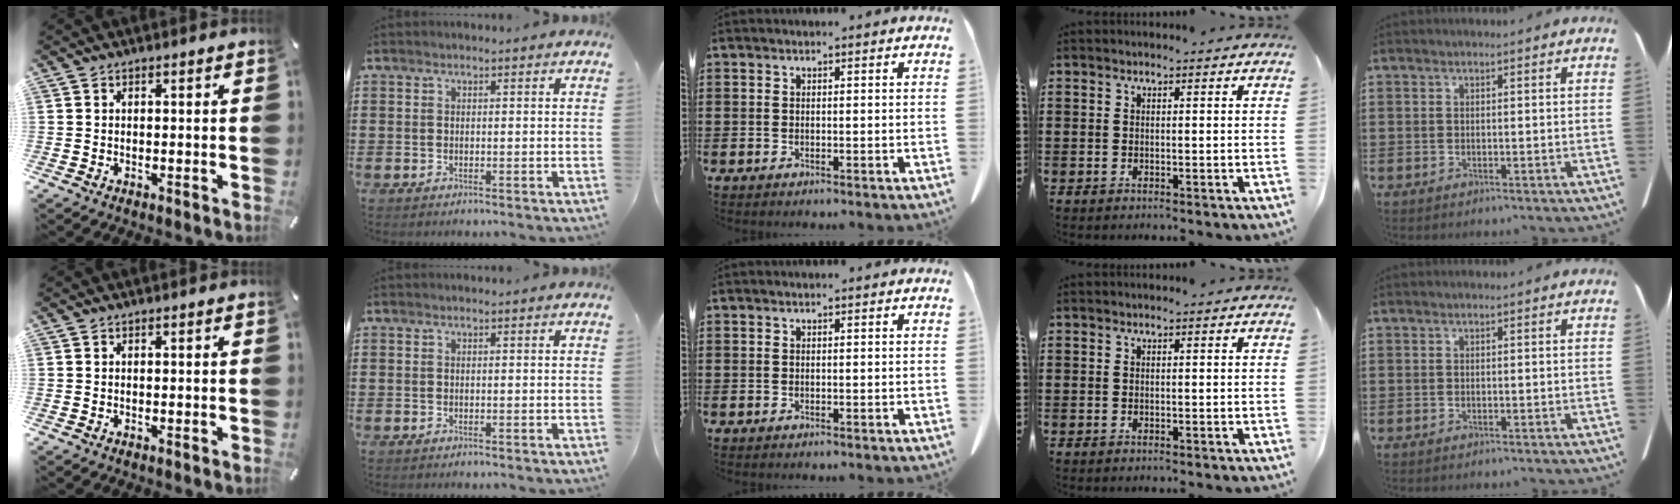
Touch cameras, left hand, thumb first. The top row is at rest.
{}